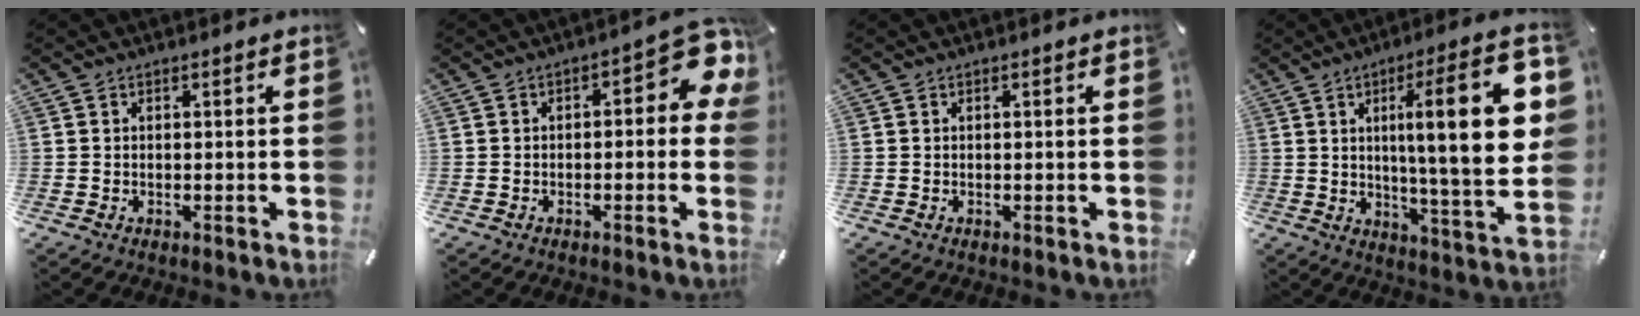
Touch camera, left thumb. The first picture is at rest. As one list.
[{"total": 9.0, "force": [1.6, 3.9, 7.9], "torque": [-0.098, -0.021, 0.024]}, {"total": 0.0}, {"total": 23.5, "force": [5.3, 4.5, 22.5], "torque": [-0.337, -0.022, 0.068]}]